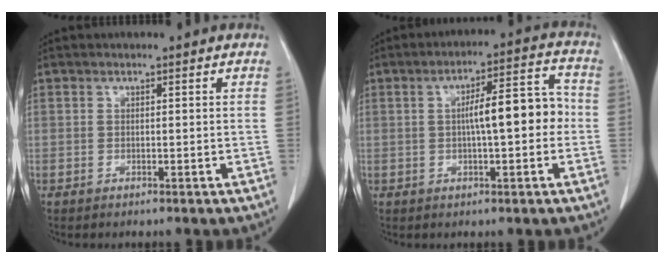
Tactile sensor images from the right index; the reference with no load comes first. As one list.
[{"total": 8.1, "force": [0.0, 2.2, 7.8], "torque": [-0.116, 0.032, 0.001]}]